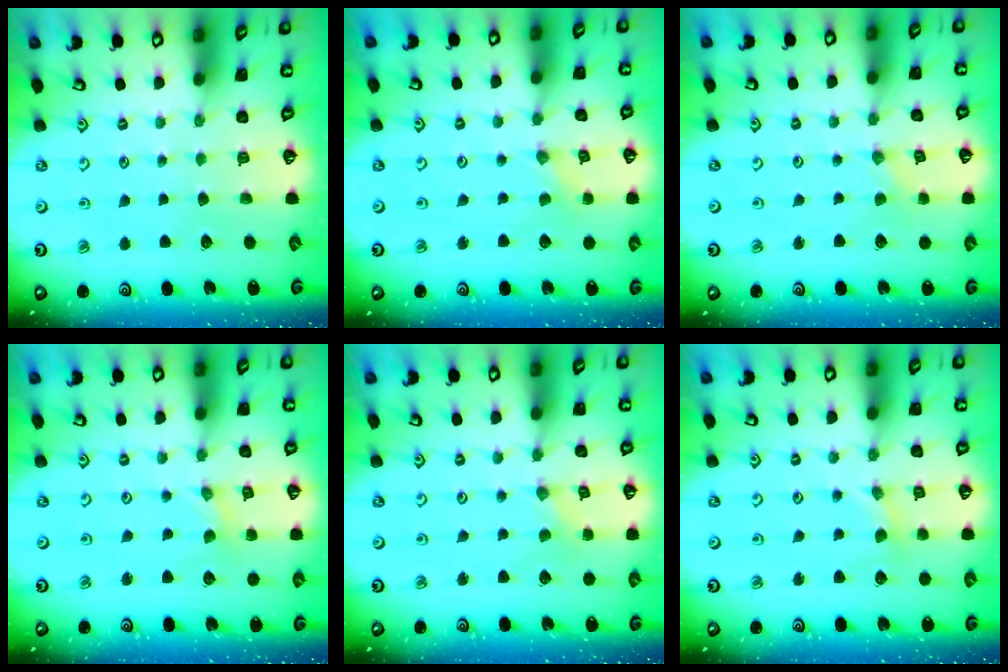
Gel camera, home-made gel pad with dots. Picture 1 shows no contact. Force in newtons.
{"total": 0.0}
{"total": 0.0}
{"total": 1.4, "press": 1.4, "slide": 0.2}
{"total": 0.0}
{"total": 2.0, "press": 1.9, "slide": 0.4}